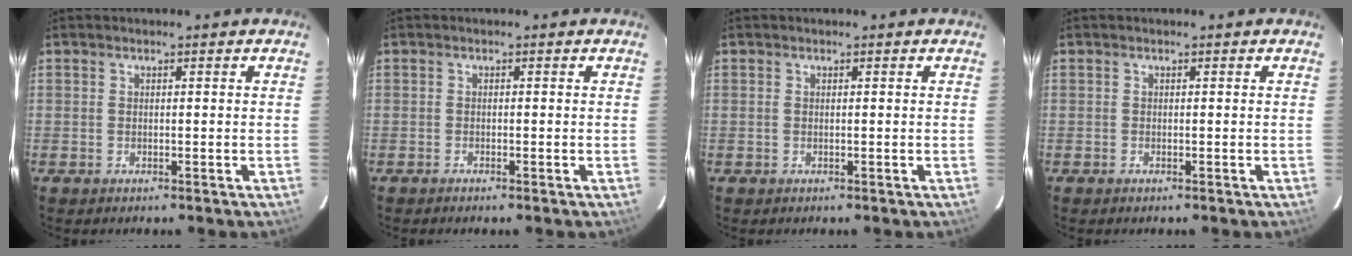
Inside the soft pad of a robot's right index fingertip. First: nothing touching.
{"total": 0.6, "force": [-0.5, 0.0, 0.3], "torque": [-0.004, 0.000, -0.010]}
{"total": 0.0}
{"total": 0.0}